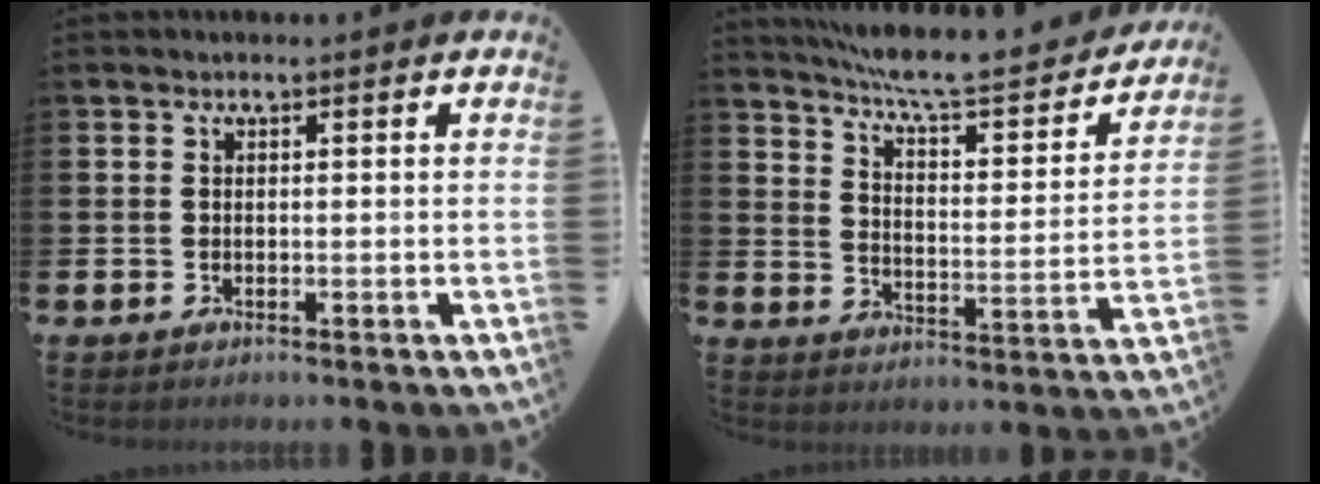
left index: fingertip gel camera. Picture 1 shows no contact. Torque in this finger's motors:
{"motor_torque": [1.05, -1.09, 0.15, 0.04]}